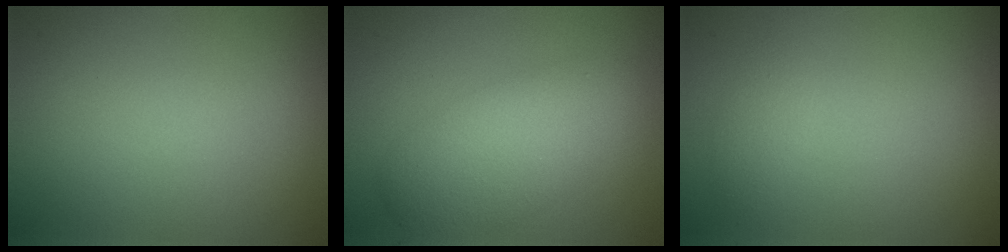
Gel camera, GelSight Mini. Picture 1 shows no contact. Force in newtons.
{"total": 5.4, "press": 5.4, "slide": 0.3}
{"total": 1.1, "press": 1.1, "slide": 0.1}